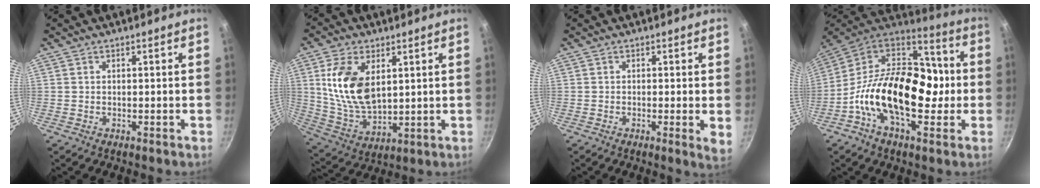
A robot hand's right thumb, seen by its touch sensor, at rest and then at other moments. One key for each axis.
{"total": 14.2, "fx": 3.7, "fy": 8.2, "fz": 10.9, "tx": -0.197, "ty": -0.024, "tz": 0.084}
{"total": 3.4, "fx": -0.1, "fy": 0.6, "fz": 3.3, "tx": -0.043, "ty": -0.014, "tz": -0.007}
{"total": 24.9, "fx": -3.0, "fy": 15.1, "fz": 19.6, "tx": -0.291, "ty": 0.052, "tz": -0.068}